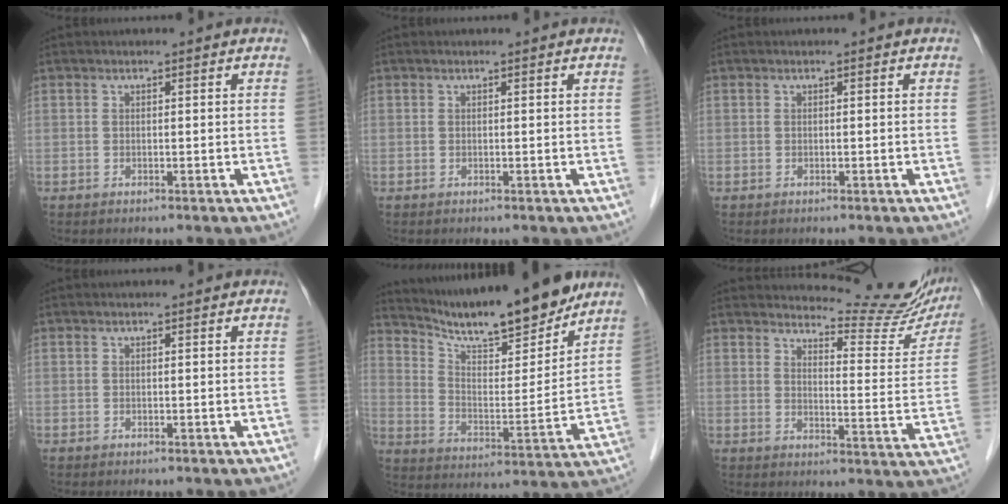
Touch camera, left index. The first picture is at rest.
{"total": 0.6, "force": [0.6, 0.1, 0.1], "torque": [-0.005, 0.004, 0.006]}
{"total": 0.0}
{"total": 0.0}
{"total": 17.5, "force": [15.6, 1.8, 7.7], "torque": [-0.128, -0.018, 0.248]}
{"total": 16.0, "force": [15.4, 1.8, 3.9], "torque": [-0.046, -0.082, 0.169]}